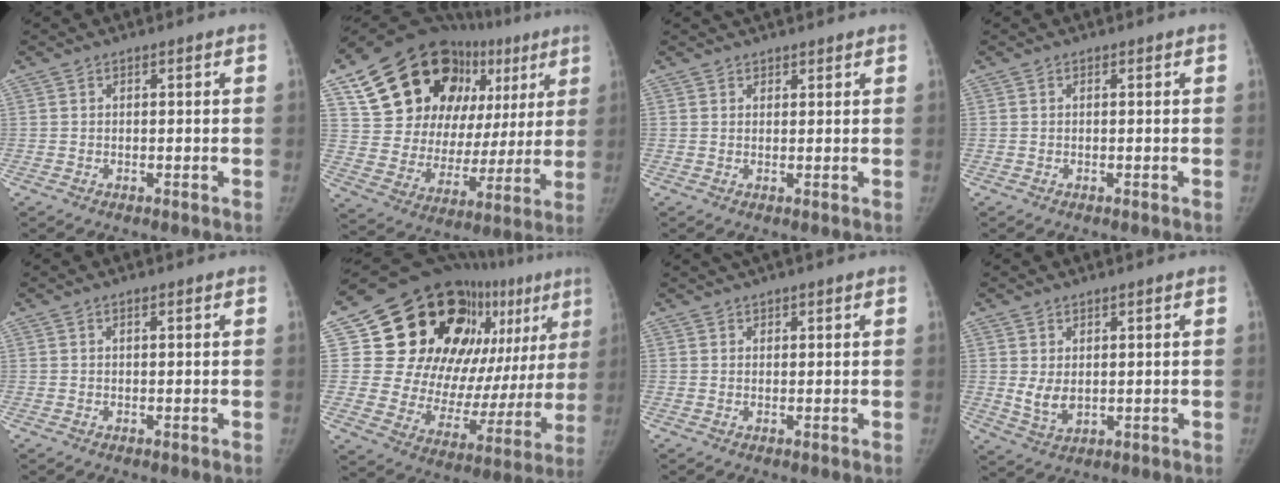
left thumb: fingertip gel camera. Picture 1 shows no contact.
{"total": 29.7, "force": [13.1, 18.0, 19.6], "torque": [-0.243, 0.020, 0.217]}
{"total": 3.1, "force": [2.8, 1.0, 0.7], "torque": [0.010, 0.005, 0.040]}
{"total": 0.0}
{"total": 0.5, "force": [0.3, 0.1, 0.4], "torque": [-0.006, 0.000, 0.005]}
{"total": 30.5, "force": [14.2, 16.1, 21.8], "torque": [-0.252, -0.009, 0.228]}
{"total": 2.1, "force": [1.9, 0.3, 0.9], "torque": [-0.006, 0.014, 0.031]}
{"total": 4.1, "force": [1.0, 2.4, 3.2], "torque": [-0.053, -0.014, 0.030]}